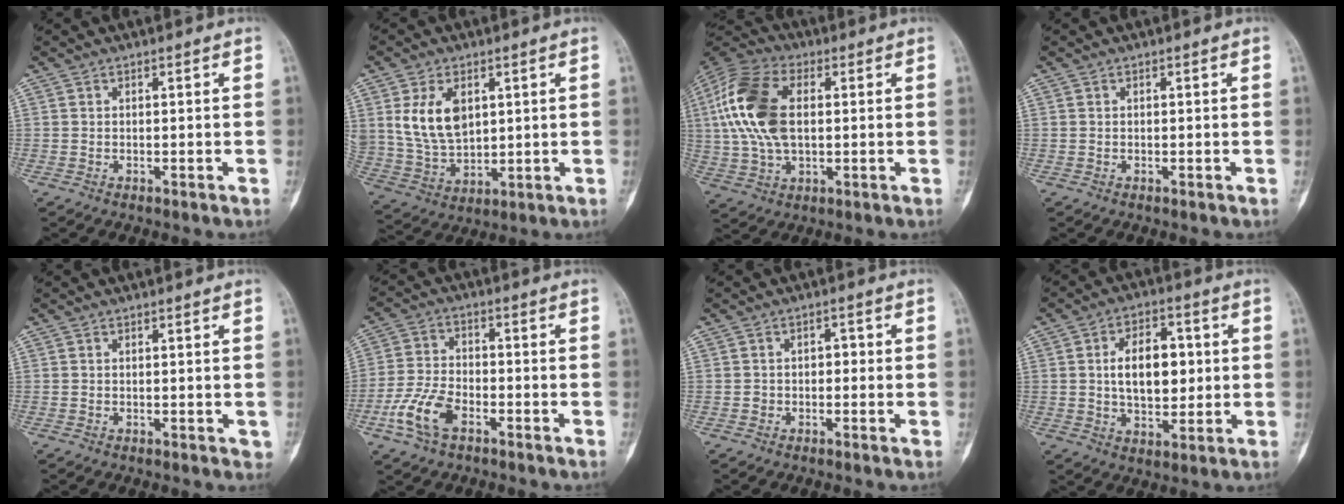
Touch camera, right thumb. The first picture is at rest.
{"total": 11.2, "force": [3.4, 7.2, 7.9], "torque": [-0.135, -0.014, 0.081]}
{"total": 17.1, "force": [2.3, 9.9, 13.7], "torque": [-0.291, 0.014, 0.040]}
{"total": 0.0}
{"total": 0.7, "force": [0.1, 0.4, 0.5], "torque": [0.001, -0.001, 0.003]}
{"total": 8.9, "force": [-4.4, 4.8, 6.1], "torque": [-0.134, 0.020, -0.087]}
{"total": 2.1, "force": [-0.4, 1.8, 1.1], "torque": [0.006, 0.011, -0.012]}
{"total": 11.5, "force": [1.2, 6.9, 9.1], "torque": [-0.115, 0.003, 0.022]}